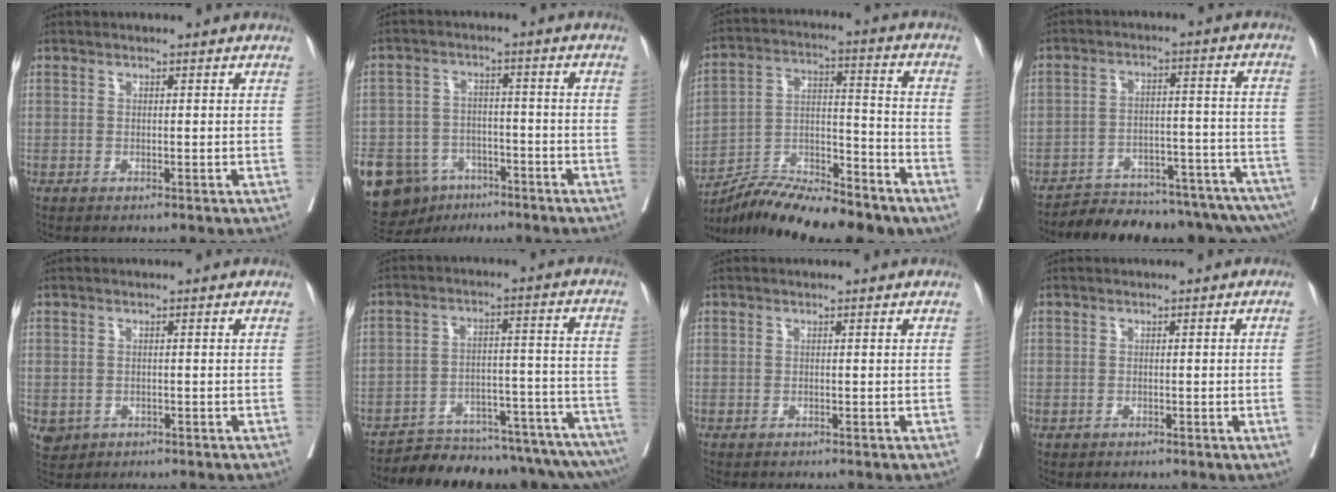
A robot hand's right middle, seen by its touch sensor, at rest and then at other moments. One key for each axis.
{"total": 19.6, "fx": -11.1, "fy": 13.7, "fz": 8.4, "tx": -0.239, "ty": -0.003, "tz": -0.168}
{"total": 19.4, "fx": -15.9, "fy": 4.2, "fz": 10.3, "tx": -0.162, "ty": 0.009, "tz": -0.271}
{"total": 18.0, "fx": -16.4, "fy": 2.1, "fz": 7.0, "tx": -0.052, "ty": 0.024, "tz": -0.223}
{"total": 2.3, "fx": -0.8, "fy": 2.1, "fz": 0.7, "tx": -0.009, "ty": 0.002, "tz": -0.002}
{"total": 18.1, "fx": -16.8, "fy": 1.7, "fz": 6.4, "tx": -0.041, "ty": 0.027, "tz": -0.229}
{"total": 0.0}
{"total": 1.5, "fx": -0.2, "fy": -0.4, "fz": 1.5, "tx": -0.021, "ty": 0.003, "tz": -0.003}